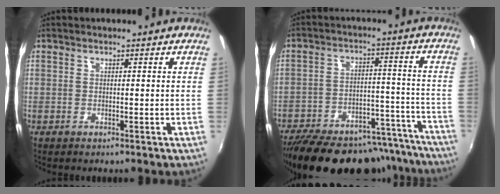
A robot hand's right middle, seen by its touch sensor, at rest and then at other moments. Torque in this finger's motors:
{"motor_torque": [1.14, -1.00, 0.72, 0.21]}